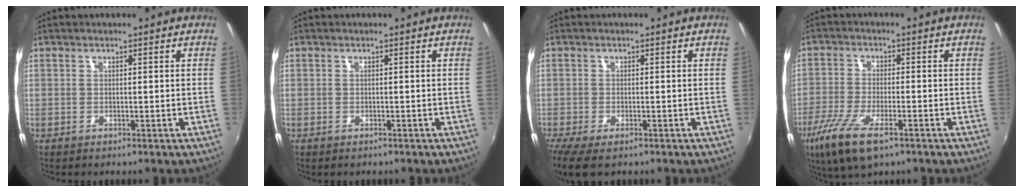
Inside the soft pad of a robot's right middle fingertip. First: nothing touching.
{"total": 0.6, "force": [-0.5, 0.3, 0.2], "torque": [-0.007, -0.003, -0.006]}
{"total": 6.5, "force": [-4.4, 2.2, 4.2], "torque": [-0.096, -0.034, -0.076]}
{"total": 10.6, "force": [-6.2, 3.4, 7.9], "torque": [-0.181, -0.035, -0.118]}